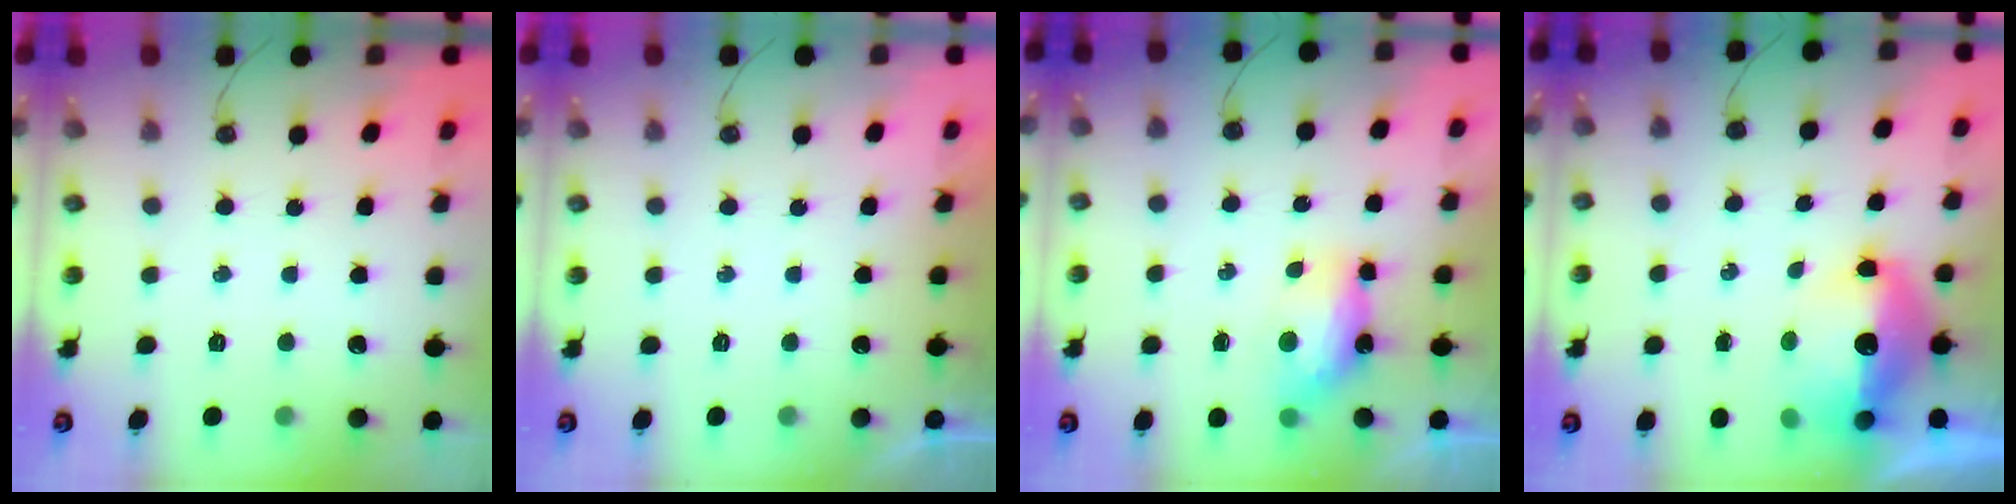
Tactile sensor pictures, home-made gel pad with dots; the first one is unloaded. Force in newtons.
{"total": 0.0}
{"total": 7.8, "press": 7.8, "slide": 0.1}
{"total": 14.3, "press": 14.2, "slide": 1.3}